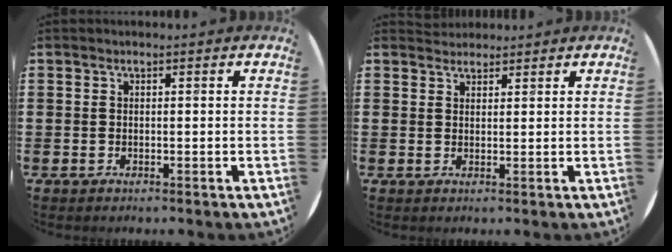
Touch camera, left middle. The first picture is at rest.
{"total": 1.5, "force": [1.5, 0.4, -0.2], "torque": [0.001, 0.003, 0.030]}